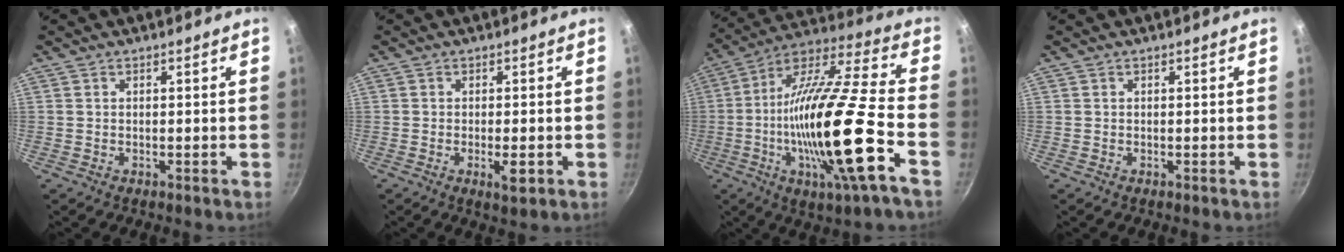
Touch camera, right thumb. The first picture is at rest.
{"total": 3.5, "force": [-1.1, 1.1, 3.2], "torque": [-0.054, 0.000, -0.015]}
{"total": 25.3, "force": [-6.8, 4.0, 24.1], "torque": [-0.412, 0.015, -0.129]}
{"total": 0.0}